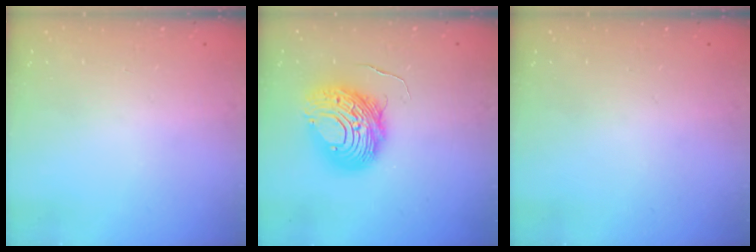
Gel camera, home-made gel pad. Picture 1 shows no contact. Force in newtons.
{"total": 12.2, "press": 12.1, "slide": 1.3}
{"total": 0.0}